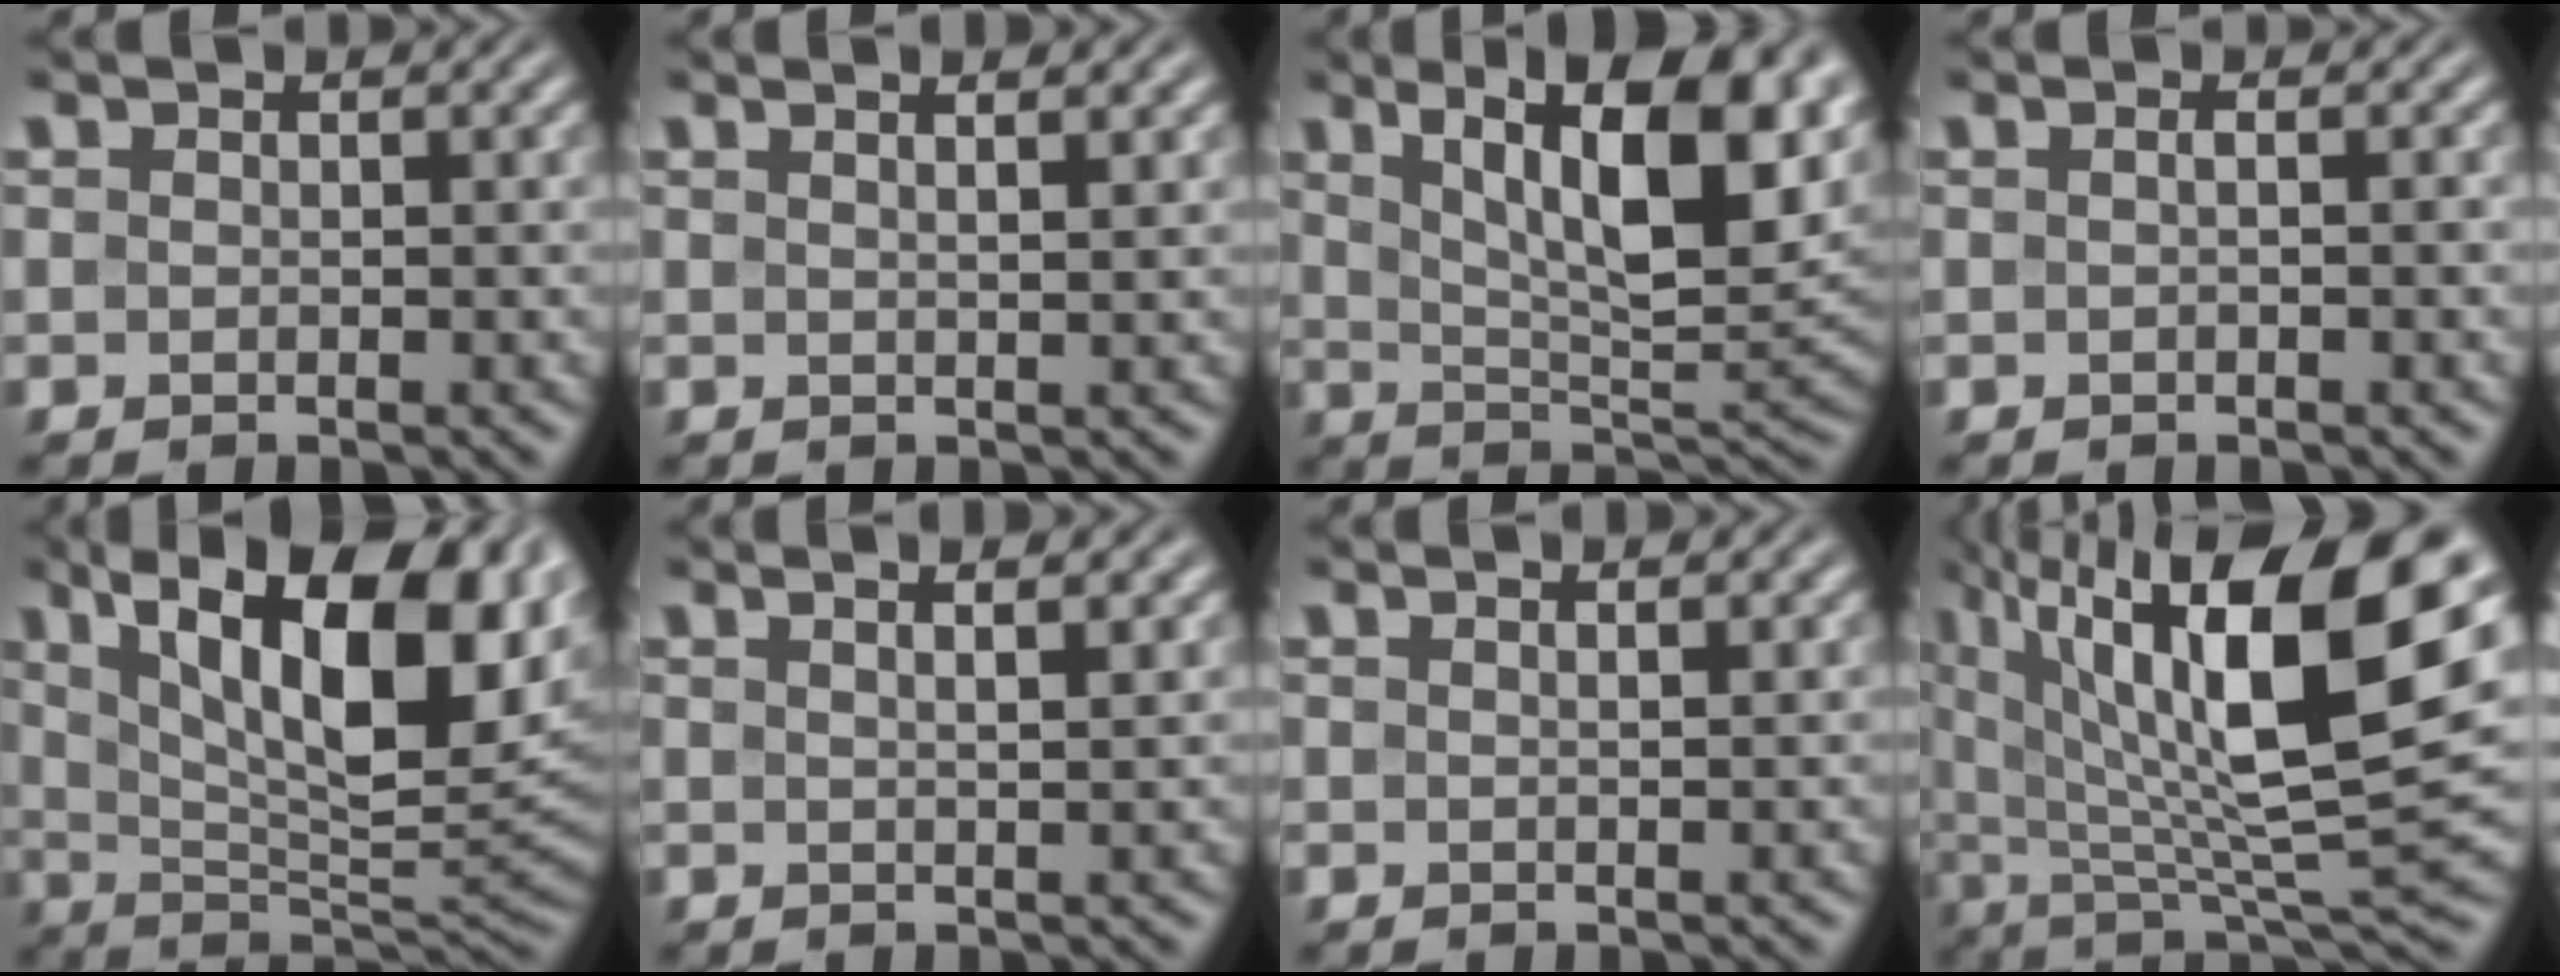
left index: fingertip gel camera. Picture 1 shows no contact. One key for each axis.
{"total": 3.7, "fx": 2.1, "fy": 1.5, "fz": 2.6, "tx": -0.005, "ty": 0.017, "tz": -0.004}
{"total": 13.4, "fx": 5.4, "fy": 4.6, "fz": 11.4, "tx": -0.161, "ty": 0.008, "tz": 0.088}
{"total": 0.9, "fx": 0.0, "fy": 0.2, "fz": 0.9, "tx": -0.014, "ty": 0.000, "tz": -0.004}
{"total": 16.1, "fx": 6.0, "fy": 6.5, "fz": 13.4, "tx": -0.216, "ty": 0.008, "tz": 0.103}
{"total": 4.3, "fx": 2.6, "fy": 1.6, "fz": 3.1, "tx": -0.012, "ty": 0.024, "tz": 0.000}
{"total": 2.3, "fx": 1.4, "fy": 0.9, "fz": 1.7, "tx": -0.003, "ty": 0.003, "tz": -0.006}
{"total": 16.9, "fx": 6.6, "fy": 5.2, "fz": 14.7, "tx": -0.267, "ty": 0.013, "tz": 0.119}